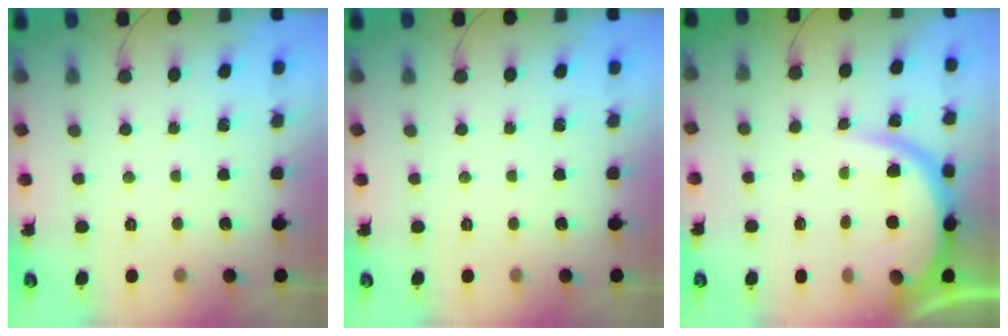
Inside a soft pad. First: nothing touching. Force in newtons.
{"total": 0.0}
{"total": 9.6, "press": 9.6, "slide": 1.1}